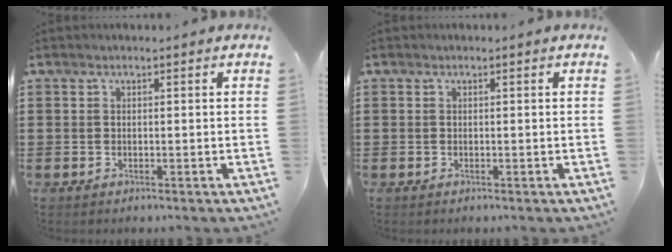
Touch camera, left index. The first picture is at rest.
{"total": 0.0}